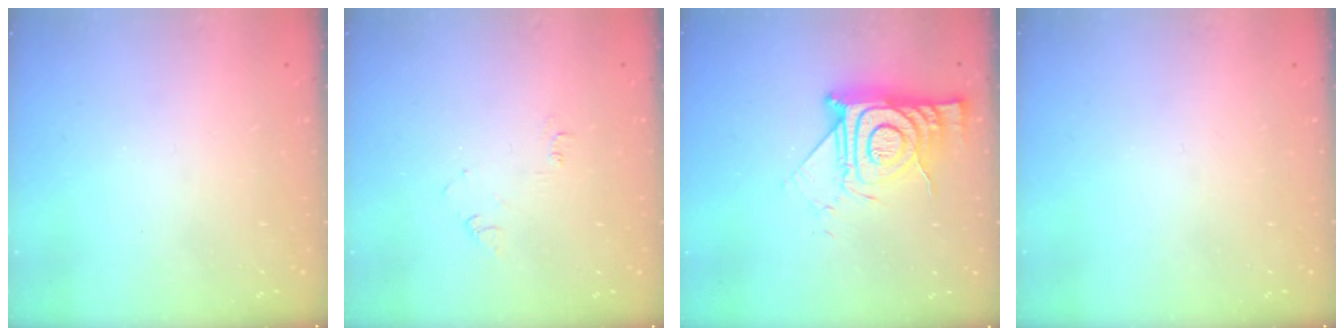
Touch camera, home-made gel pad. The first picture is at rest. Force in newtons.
{"total": 3.7, "press": 3.7, "slide": 0.4}
{"total": 16.7, "press": 16.7, "slide": 1.2}
{"total": 0.0}